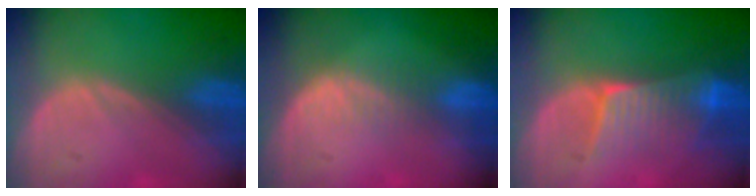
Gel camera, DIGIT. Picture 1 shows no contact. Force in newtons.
{"total": 2.7, "press": 2.3, "slide": 1.5}
{"total": 6.5, "press": 6.4, "slide": 1.5}